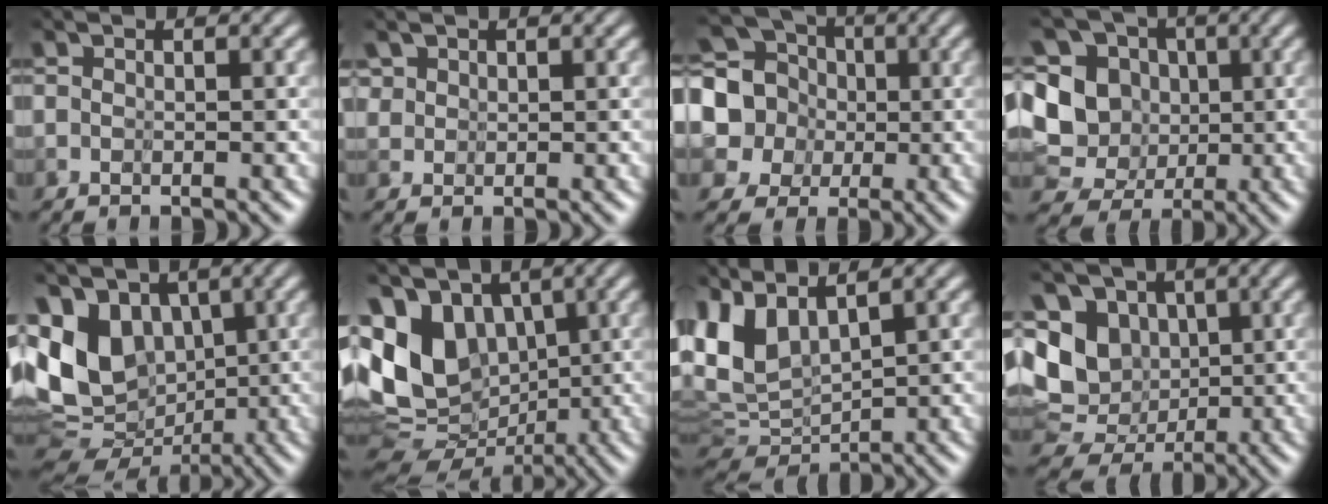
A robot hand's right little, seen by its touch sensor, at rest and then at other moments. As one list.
[{"total": 3.4, "force": [2.3, 2.1, 1.5], "torque": [-0.047, 0.017, 0.015]}, {"total": 8.9, "force": [1.4, 8.2, 3.3], "torque": [-0.126, 0.006, 0.004]}, {"total": 9.8, "force": [0.8, 9.2, 3.2], "torque": [-0.133, 0.022, 0.012]}, {"total": 7.4, "force": [1.6, 5.5, 4.7], "torque": [-0.110, -0.018, 0.036]}, {"total": 8.5, "force": [1.7, 6.3, 5.4], "torque": [-0.121, -0.015, 0.037]}, {"total": 4.2, "force": [2.8, 1.0, 3.0], "torque": [-0.091, -0.019, 0.055]}, {"total": 9.0, "force": [0.8, 8.0, 4.1], "torque": [-0.103, 0.007, 0.009]}]